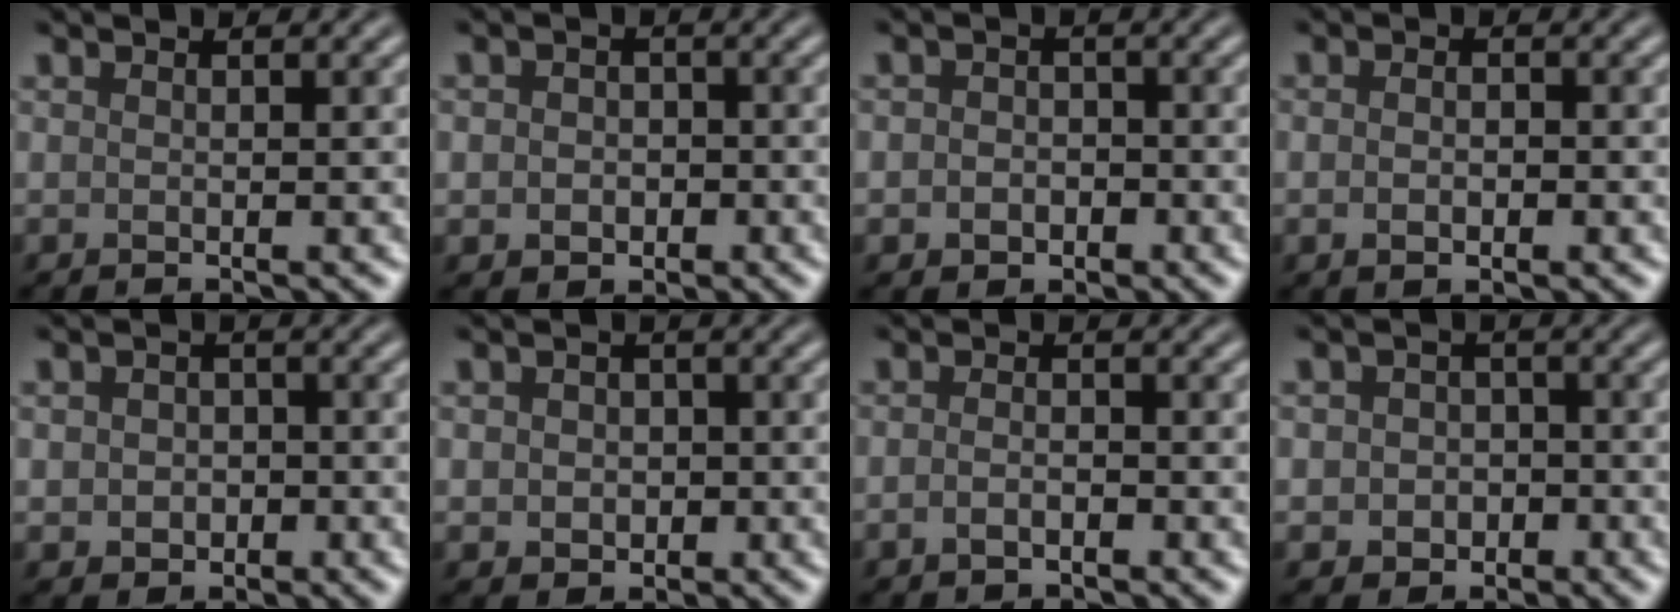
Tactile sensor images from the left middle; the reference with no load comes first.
{"total": 2.5, "force": [-0.3, 2.2, 1.2], "torque": [-0.003, -0.005, -0.014]}
{"total": 2.3, "force": [-0.6, 1.9, 1.0], "torque": [0.004, -0.004, -0.019]}
{"total": 1.8, "force": [-0.4, 1.0, 1.4], "torque": [-0.021, -0.001, -0.007]}
{"total": 2.6, "force": [-0.3, 2.2, 1.3], "torque": [-0.017, -0.006, -0.008]}
{"total": 2.5, "force": [-0.1, 2.2, 1.2], "torque": [-0.013, -0.006, -0.005]}
{"total": 1.4, "force": [-0.7, 0.7, 1.0], "torque": [-0.021, -0.001, -0.016]}
{"total": 3.0, "force": [-0.5, 2.7, 1.2], "torque": [-0.003, -0.005, -0.015]}